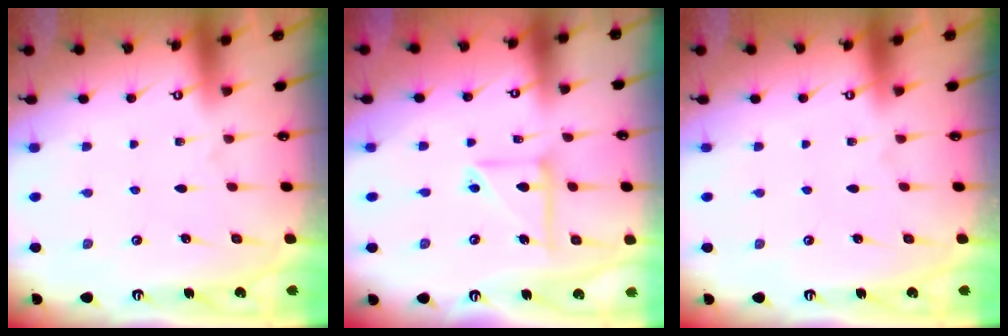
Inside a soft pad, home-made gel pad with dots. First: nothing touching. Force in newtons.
{"total": 11.6, "press": 11.5, "slide": 1.3}
{"total": 0.0}